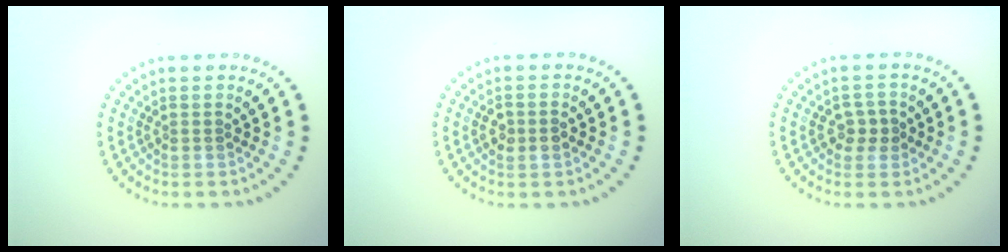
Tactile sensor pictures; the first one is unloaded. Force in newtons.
{"total": 1.6, "press": 1.5, "slide": 0.3}
{"total": 1.9, "press": 1.8, "slide": 0.6}